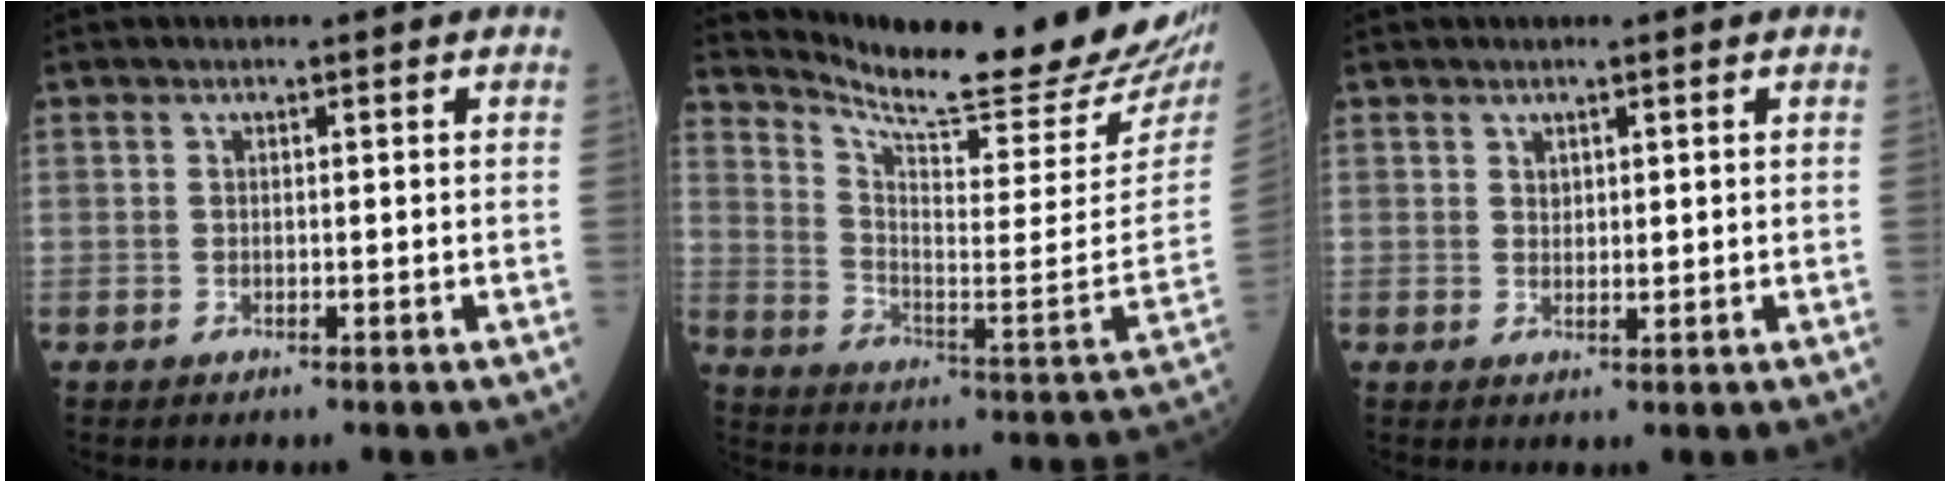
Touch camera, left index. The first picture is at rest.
{"total": 23.7, "force": [22.0, 0.8, 8.7], "torque": [-0.156, -0.110, 0.304]}
{"total": 1.3, "force": [1.0, 0.7, 0.6], "torque": [-0.009, -0.002, 0.017]}